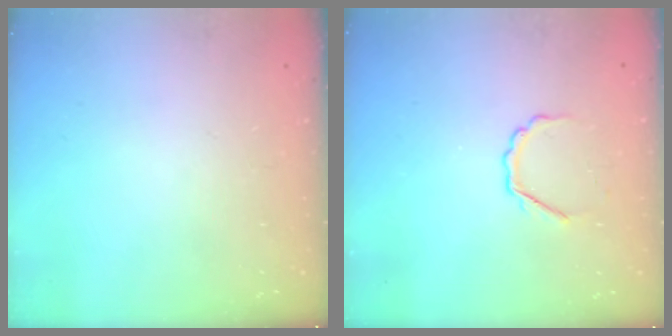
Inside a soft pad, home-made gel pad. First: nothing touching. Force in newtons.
{"total": 3.8, "press": 3.8, "slide": 0.7}